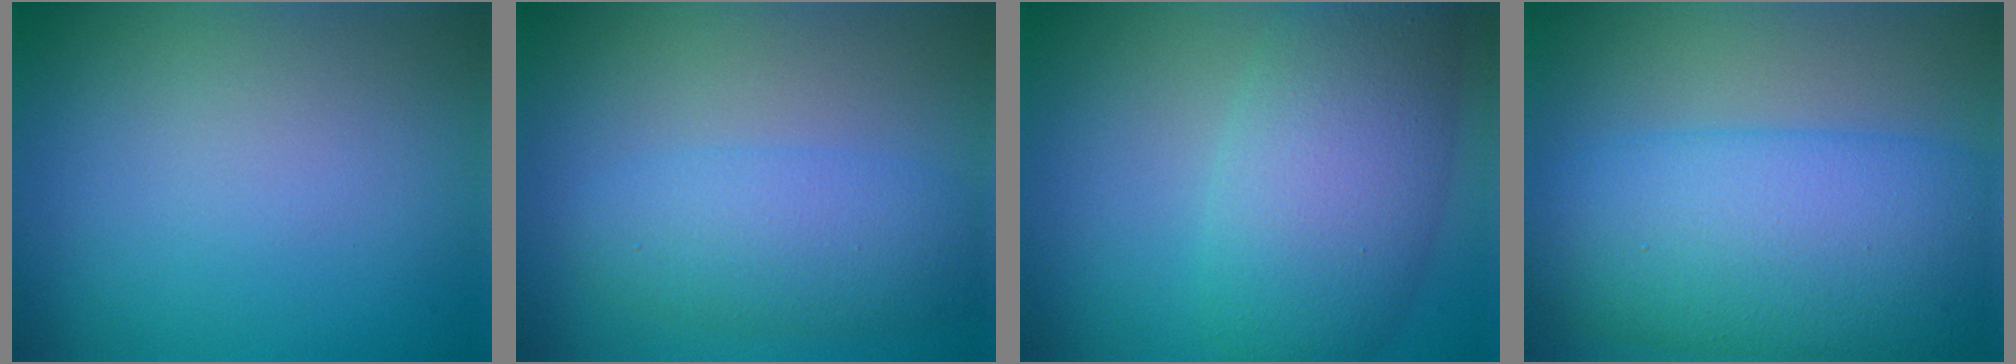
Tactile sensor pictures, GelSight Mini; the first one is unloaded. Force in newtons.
{"total": 4.3, "press": 4.3, "slide": 0.1}
{"total": 8.6, "press": 8.6, "slide": 0.4}
{"total": 11.4, "press": 11.3, "slide": 0.2}